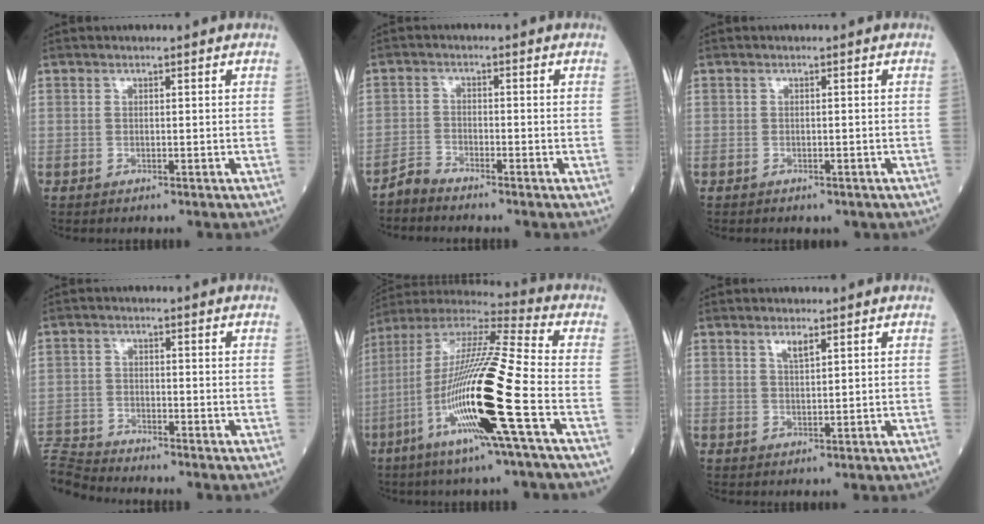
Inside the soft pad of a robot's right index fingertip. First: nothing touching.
{"total": 2.3, "force": [-2.3, 0.1, 0.0], "torque": [0.001, -0.009, -0.047]}
{"total": 1.6, "force": [-1.3, 0.8, 0.6], "torque": [-0.008, -0.001, -0.011]}
{"total": 5.8, "force": [-5.8, -0.7, -0.6], "torque": [0.005, 0.000, -0.113]}
{"total": 21.2, "force": [-6.6, -0.2, 20.2], "torque": [-0.414, -0.028, -0.135]}
{"total": 2.2, "force": [1.4, 0.4, 1.6], "torque": [-0.034, -0.001, 0.027]}